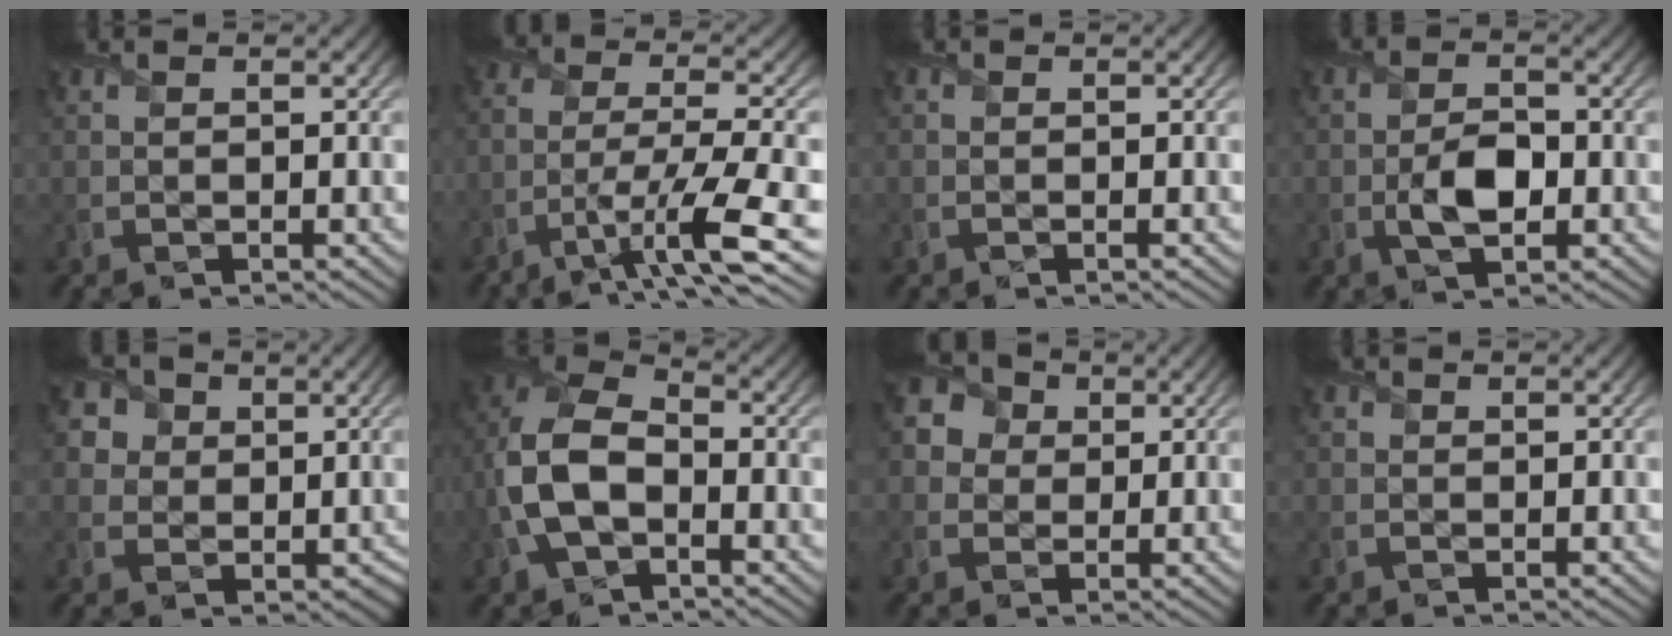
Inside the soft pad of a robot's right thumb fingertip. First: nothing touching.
{"total": 9.6, "force": [-5.3, 2.1, 7.7], "torque": [-0.154, -0.002, -0.101]}
{"total": 0.0}
{"total": 4.6, "force": [-1.0, 2.4, 3.8], "torque": [-0.083, -0.002, -0.019]}
{"total": 7.1, "force": [3.1, 5.8, 2.7], "torque": [-0.089, 0.016, 0.049]}
{"total": 11.3, "force": [-2.0, 7.0, 8.7], "torque": [-0.218, -0.001, -0.047]}
{"total": 4.9, "force": [1.3, 4.3, 1.9], "torque": [-0.060, 0.011, 0.010]}
{"total": 0.7, "force": [0.1, 0.7, 0.1], "torque": [0.000, -0.005, -0.003]}